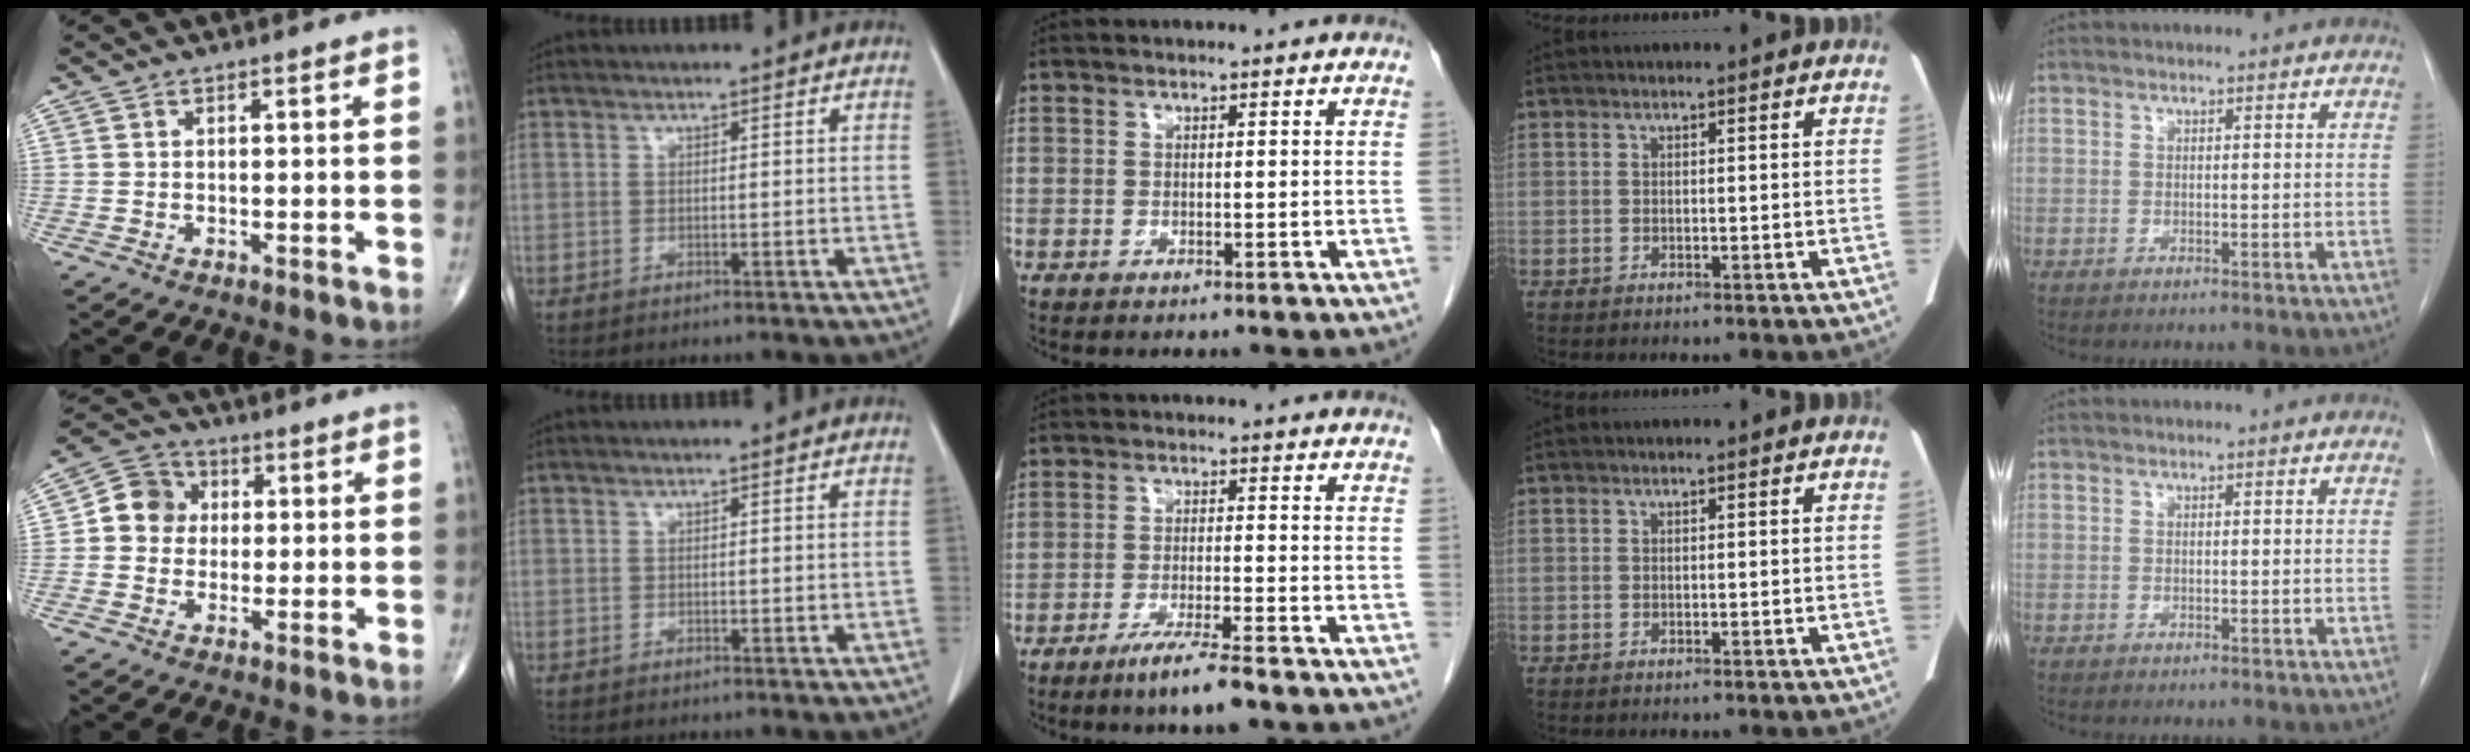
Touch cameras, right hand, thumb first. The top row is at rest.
{"thumb": {"total": 7.5, "force": [0.5, 6.8, 3.2], "torque": [-0.033, 0.016, -0.005]}, "middle": {"total": 5.4, "force": [-3.9, -0.3, 3.8], "torque": [-0.073, -0.014, -0.073]}}